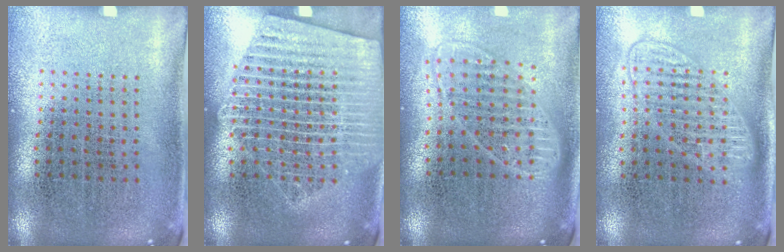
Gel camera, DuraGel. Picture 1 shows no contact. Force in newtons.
{"total": 2.1, "press": 2.1, "slide": 0.2}
{"total": 1.8, "press": 1.5, "slide": 1.0}
{"total": 1.4, "press": 1.3, "slide": 0.4}